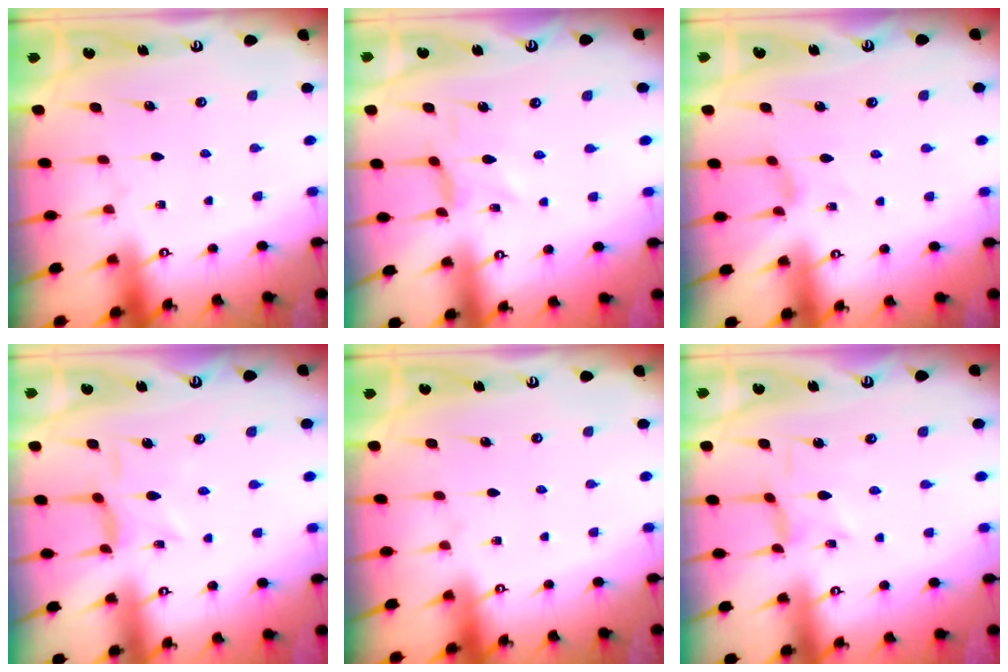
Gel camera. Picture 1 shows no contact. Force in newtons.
{"total": 0.0}
{"total": 0.0}
{"total": 2.3, "press": 2.3, "slide": 0.5}
{"total": 0.0}
{"total": 0.0}